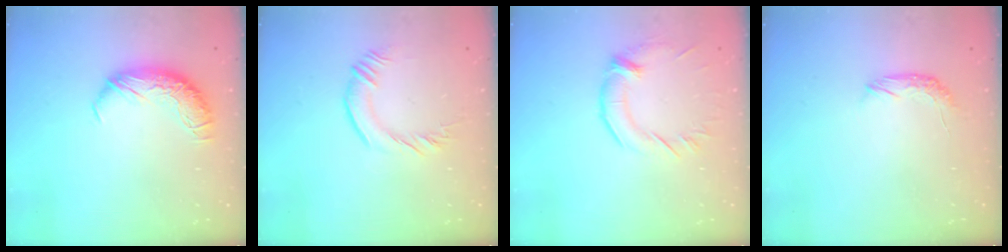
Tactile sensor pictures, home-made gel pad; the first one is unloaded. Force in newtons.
{"total": 0.9, "press": 0.6, "slide": 0.7}
{"total": 1.5, "press": 0.4, "slide": 1.4}
{"total": 5.4, "press": 5.3, "slide": 1.1}